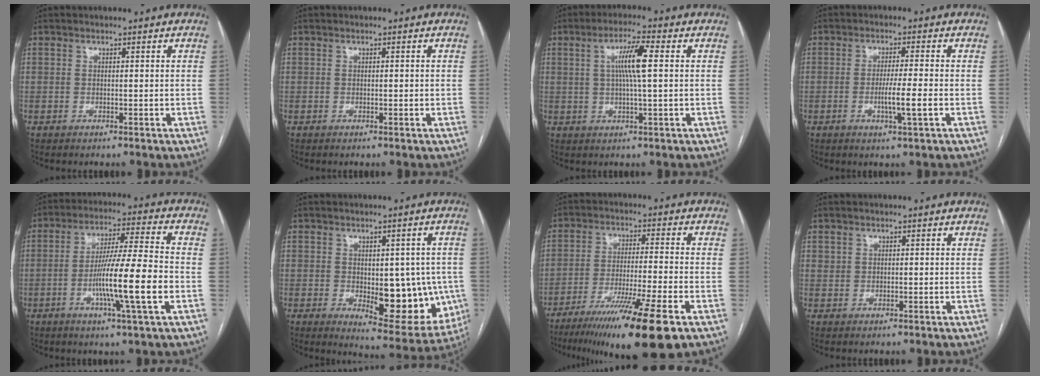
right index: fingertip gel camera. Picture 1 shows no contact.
{"total": 0.6, "force": [0.0, 0.2, 0.6], "torque": [-0.011, 0.002, 0.002]}
{"total": 6.6, "force": [1.2, 0.2, 6.5], "torque": [-0.119, 0.005, 0.021]}
{"total": 3.8, "force": [-0.9, 0.0, 3.6], "torque": [-0.062, -0.005, -0.016]}
{"total": 13.1, "force": [-3.6, -0.5, 12.6], "torque": [-0.220, -0.005, -0.068]}
{"total": 13.9, "force": [-1.9, 6.1, 12.4], "torque": [-0.144, -0.002, -0.005]}
{"total": 17.1, "force": [-11.1, -0.2, 13.0], "torque": [-0.188, -0.046, -0.183]}
{"total": 0.8, "force": [0.5, 0.7, 0.1], "torque": [0.008, 0.000, 0.005]}